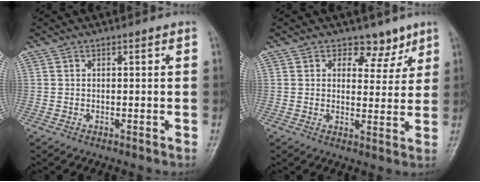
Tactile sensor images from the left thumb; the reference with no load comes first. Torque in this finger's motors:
{"motor_torque": [-0.08, 0.23, -0.04, -0.02, -0.01]}